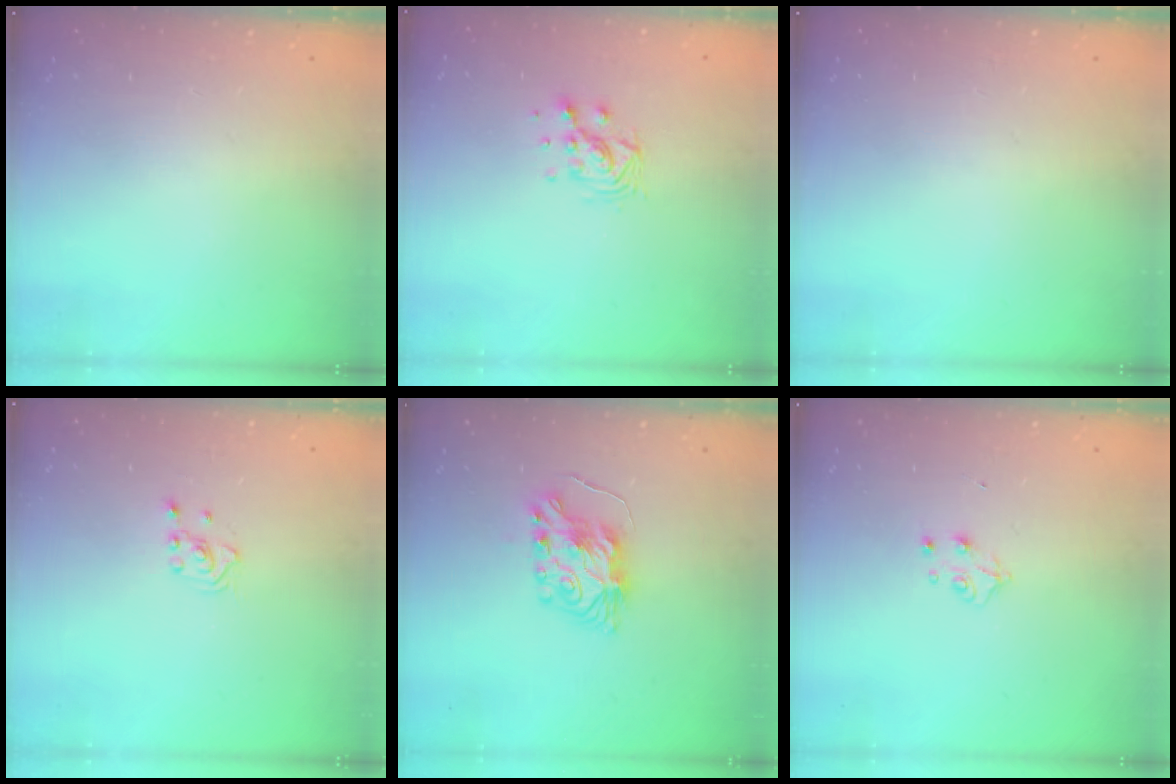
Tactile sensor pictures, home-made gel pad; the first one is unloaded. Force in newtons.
{"total": 7.0, "press": 7.0, "slide": 0.2}
{"total": 0.0}
{"total": 1.6, "press": 1.5, "slide": 0.2}
{"total": 8.2, "press": 8.2, "slide": 0.5}
{"total": 4.4, "press": 4.4, "slide": 0.7}